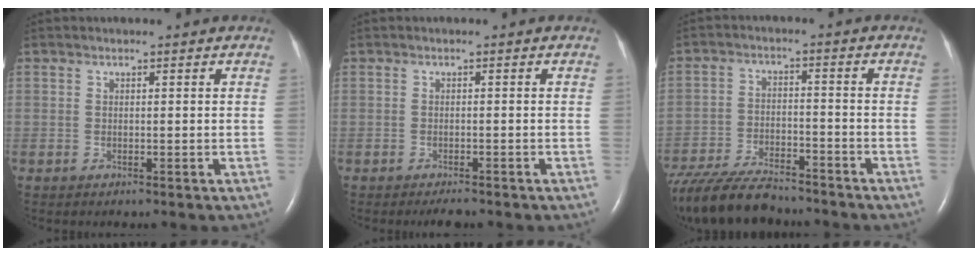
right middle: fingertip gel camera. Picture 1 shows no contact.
{"total": 1.9, "force": [-1.6, 0.3, 0.9], "torque": [-0.018, -0.004, -0.022]}
{"total": 14.1, "force": [-12.4, 2.9, 6.2], "torque": [-0.120, -0.018, -0.206]}